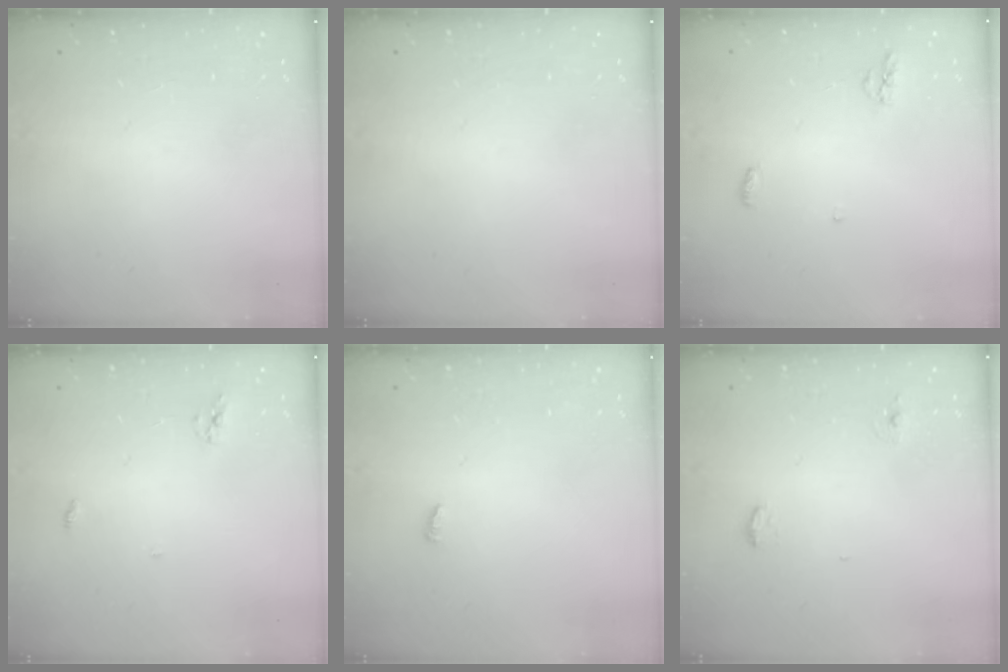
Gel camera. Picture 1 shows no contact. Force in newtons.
{"total": 0.0}
{"total": 4.2, "press": 4.1, "slide": 0.9}
{"total": 3.7, "press": 3.7, "slide": 0.1}
{"total": 2.7, "press": 2.7, "slide": 0.2}
{"total": 5.1, "press": 4.5, "slide": 2.4}